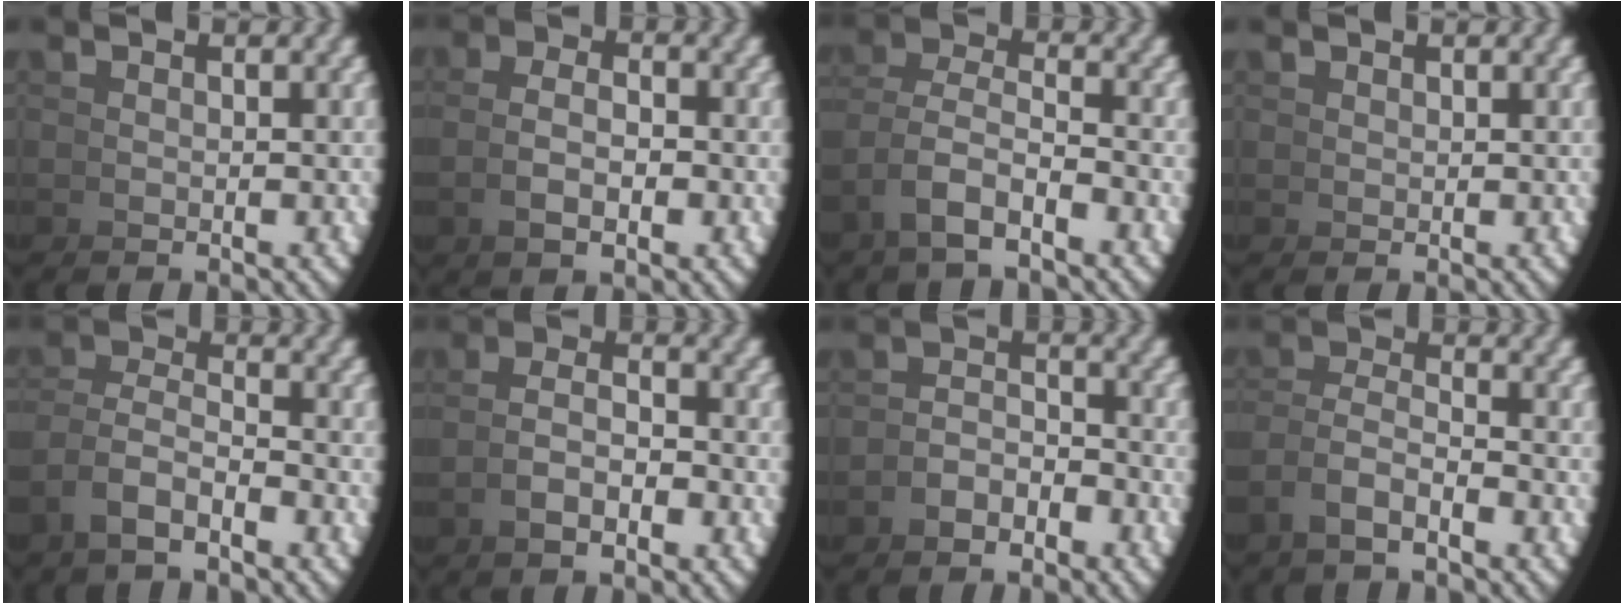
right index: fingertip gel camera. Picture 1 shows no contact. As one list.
[{"total": 2.2, "force": [-0.3, 0.5, 2.1], "torque": [-0.031, 0.001, -0.004]}, {"total": 3.9, "force": [-0.6, 2.5, 2.9], "torque": [-0.077, -0.014, -0.005]}, {"total": 1.3, "force": [1.3, 0.0, -0.1], "torque": [0.003, -0.002, 0.034]}, {"total": 3.7, "force": [-1.2, 2.5, 2.4], "torque": [-0.061, -0.013, -0.018]}, {"total": 2.8, "force": [-0.7, 1.0, 2.5], "torque": [-0.039, -0.002, -0.011]}, {"total": 2.1, "force": [-1.8, 0.6, 0.9], "torque": [0.004, 0.000, -0.034]}, {"total": 2.9, "force": [-1.3, 1.7, 2.0], "torque": [-0.050, -0.012, -0.019]}]